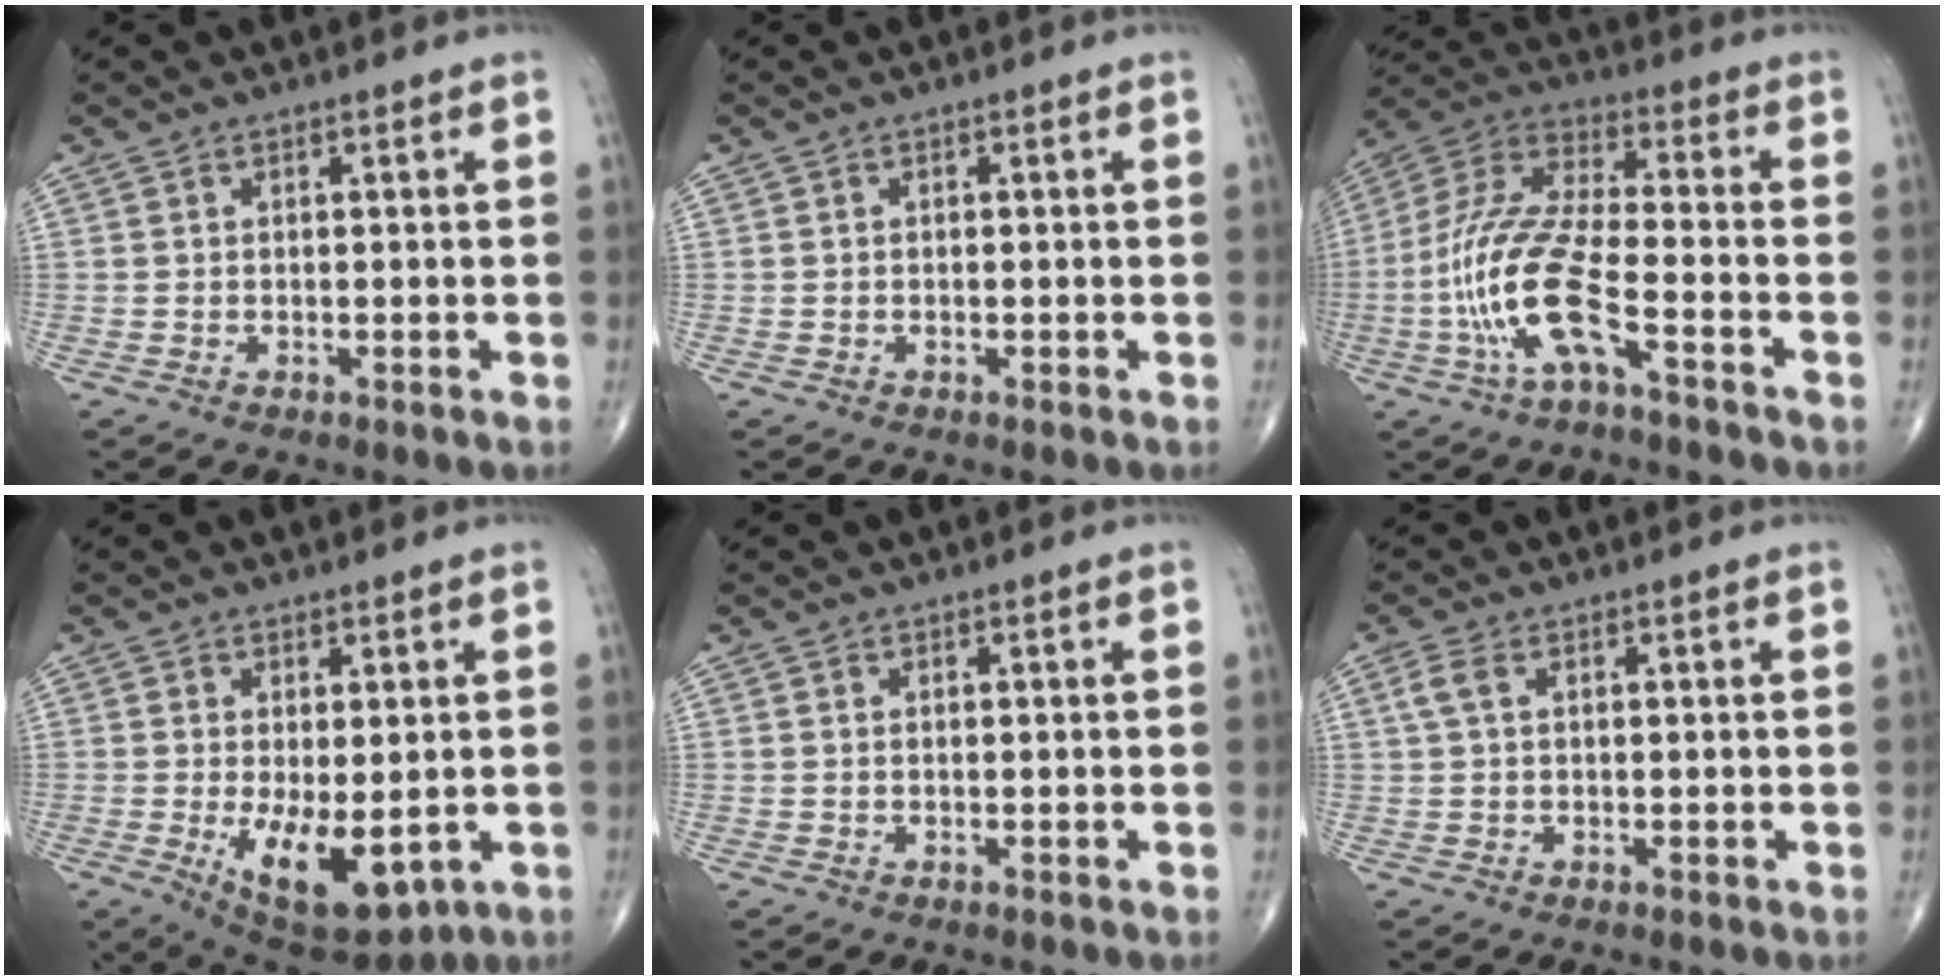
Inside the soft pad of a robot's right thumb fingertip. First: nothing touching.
{"total": 0.0}
{"total": 15.2, "force": [-5.7, 4.0, 13.5], "torque": [-0.304, 0.040, -0.112]}
{"total": 11.5, "force": [-2.3, 5.3, 9.9], "torque": [-0.141, -0.023, -0.015]}
{"total": 0.0}
{"total": 2.5, "force": [0.7, 1.3, 2.0], "torque": [-0.057, 0.014, 0.017]}